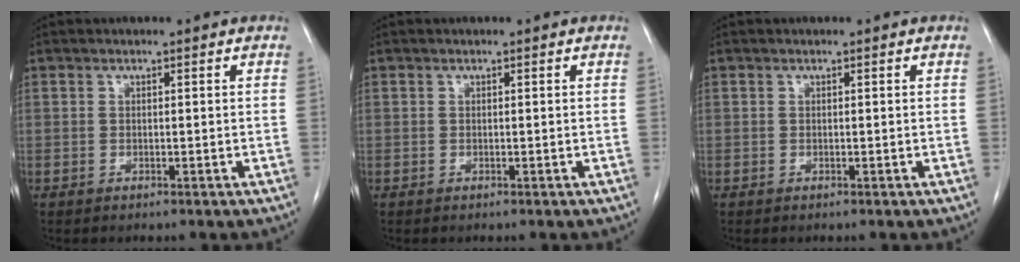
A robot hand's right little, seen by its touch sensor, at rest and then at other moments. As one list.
[{"total": 0.0}, {"total": 0.0}]